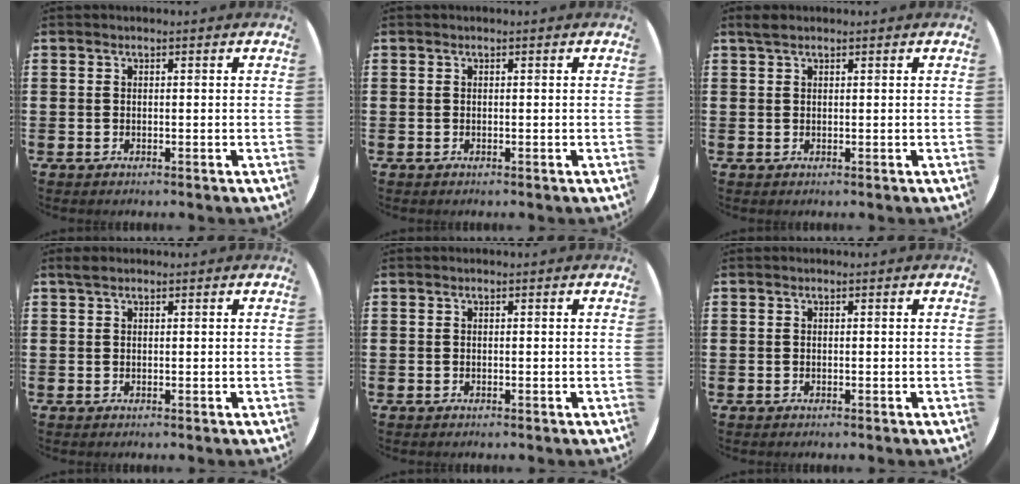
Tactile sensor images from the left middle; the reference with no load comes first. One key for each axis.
{"total": 0.0}
{"total": 1.2, "fx": 1.0, "fy": 0.4, "fz": 0.5, "tx": -0.010, "ty": 0.005, "tz": 0.017}
{"total": 0.9, "fx": 0.7, "fy": 0.3, "fz": 0.3, "tx": -0.007, "ty": 0.005, "tz": 0.012}
{"total": 0.0}
{"total": 0.0}